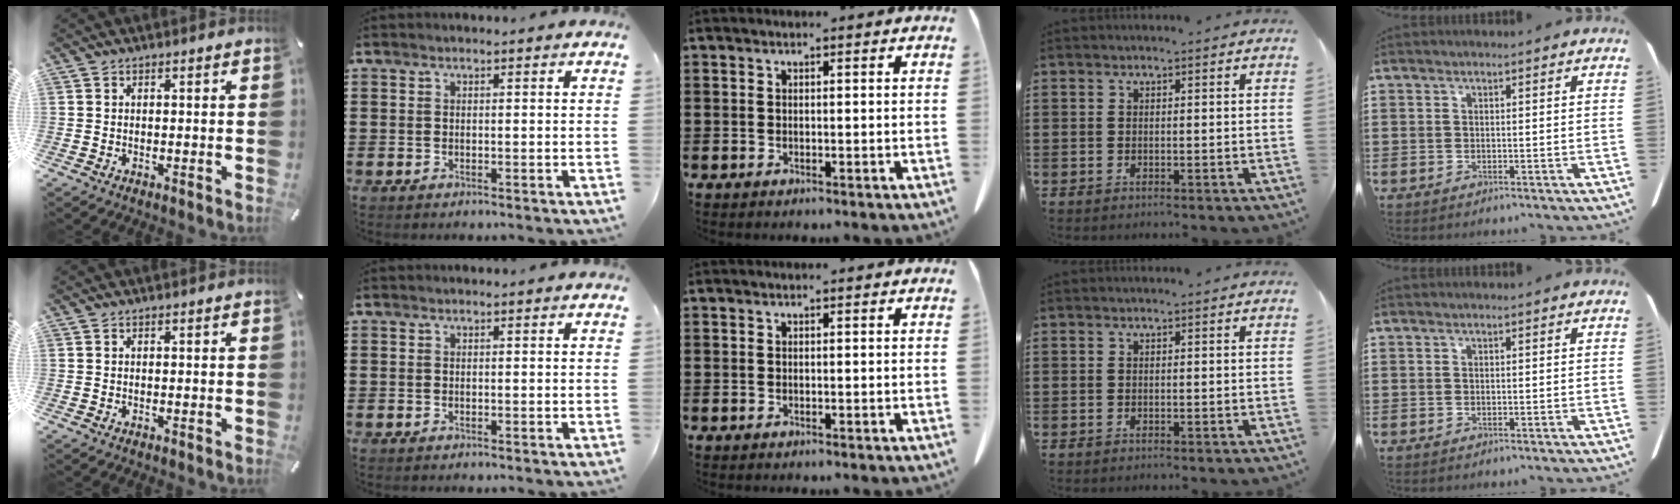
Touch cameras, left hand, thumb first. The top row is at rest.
{}